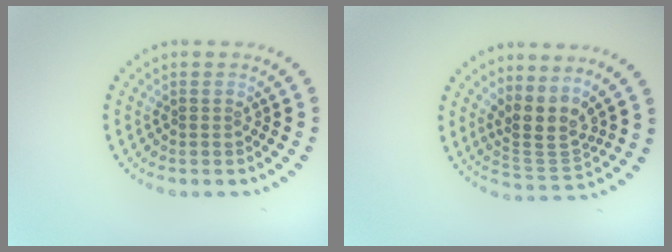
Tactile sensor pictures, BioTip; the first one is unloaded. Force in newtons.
{"total": 3.4, "press": 2.7, "slide": 2.2}